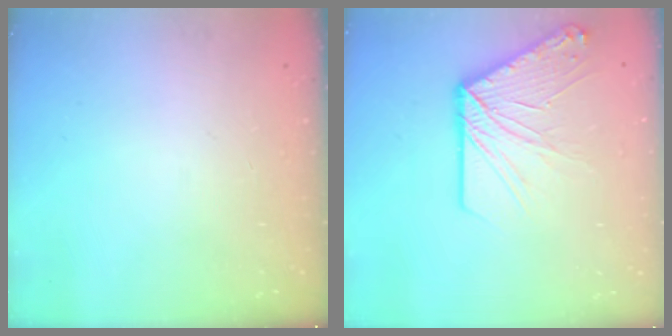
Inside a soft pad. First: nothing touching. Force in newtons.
{"total": 13.6, "press": 13.6, "slide": 1.5}